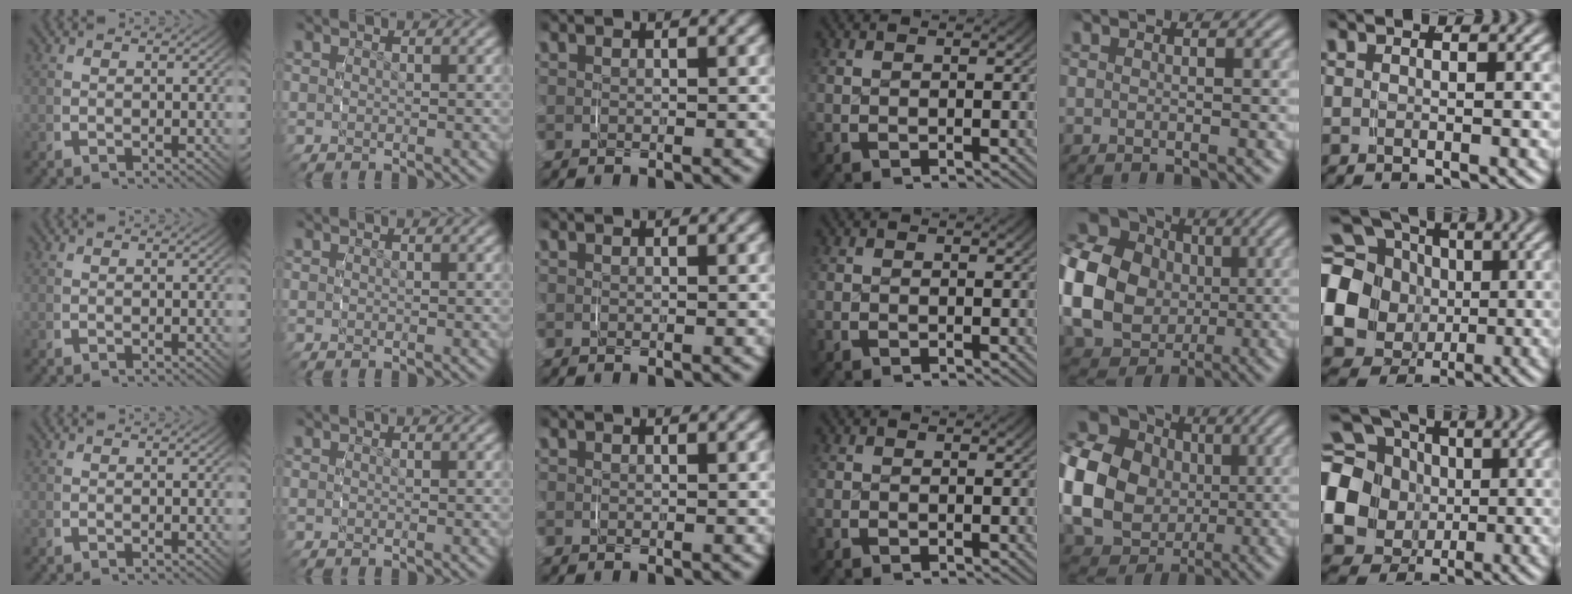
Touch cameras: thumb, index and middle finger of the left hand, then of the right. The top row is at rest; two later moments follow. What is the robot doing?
{"motion": "grasp_and_lifting", "object": "paper towel"}